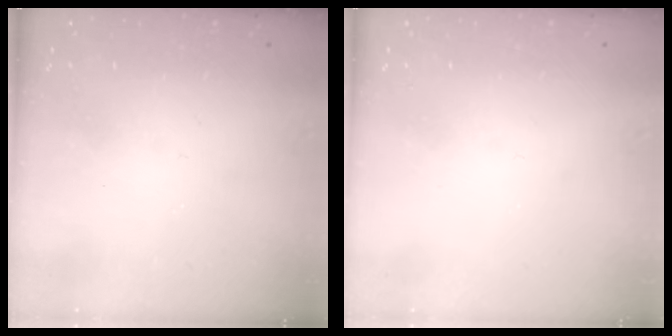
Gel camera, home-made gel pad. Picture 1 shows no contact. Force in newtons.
{"total": 0.0}